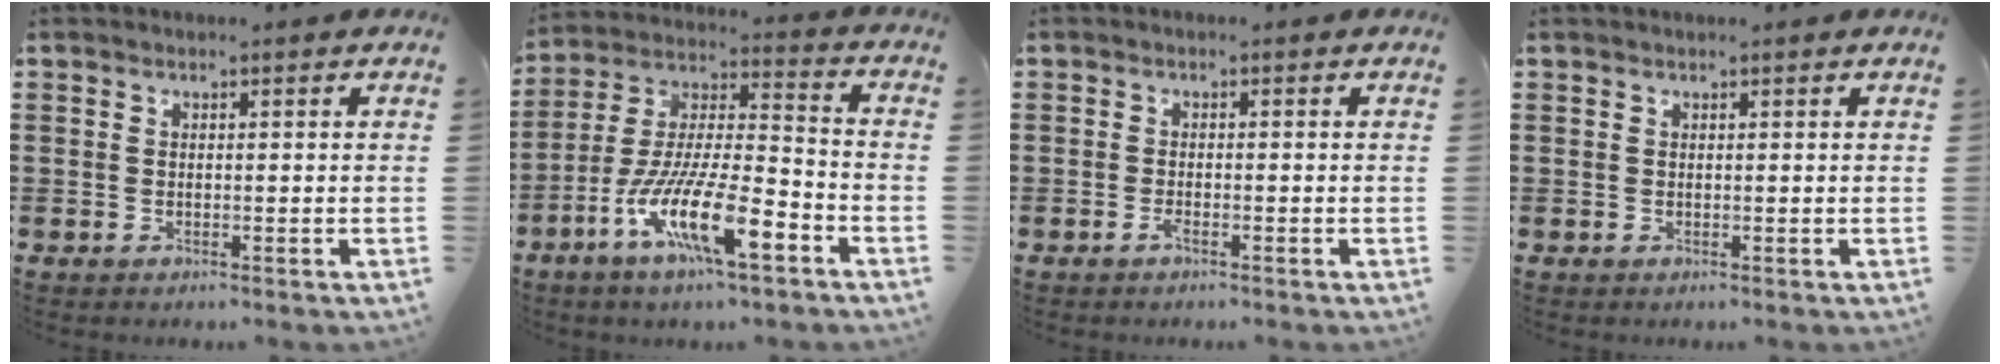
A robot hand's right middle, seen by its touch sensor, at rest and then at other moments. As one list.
[{"total": 13.5, "force": [-8.0, 2.7, 10.6], "torque": [-0.224, -0.004, -0.156]}, {"total": 1.0, "force": [-0.6, 0.1, 0.8], "torque": [-0.024, -0.007, -0.012]}, {"total": 0.0}]